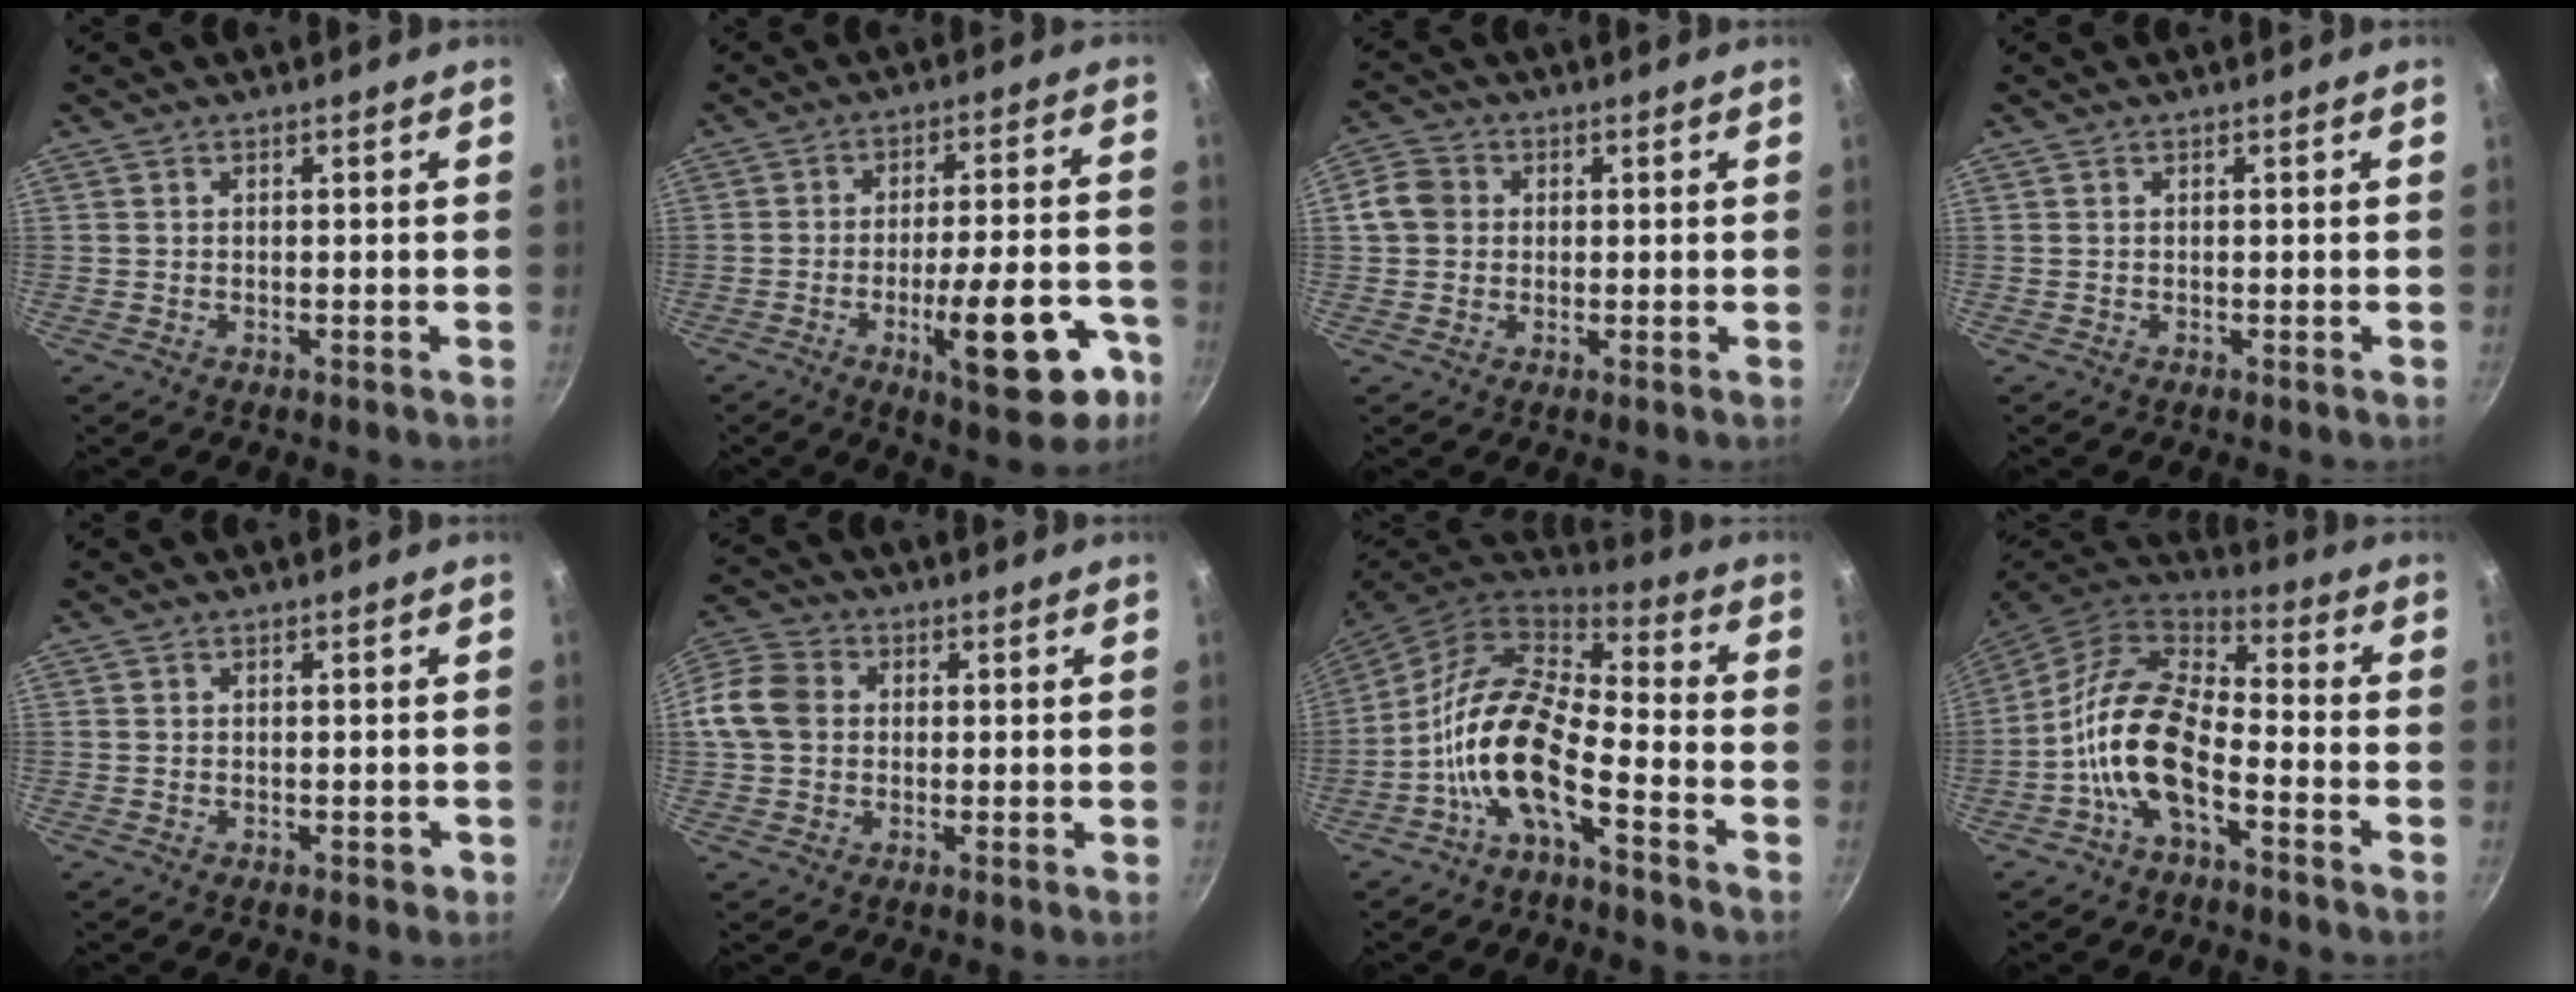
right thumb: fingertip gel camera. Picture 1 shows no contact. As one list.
[{"total": 16.7, "force": [-7.3, 5.4, 14.0], "torque": [-0.161, 0.037, -0.097]}, {"total": 5.6, "force": [0.5, 5.0, 2.4], "torque": [-0.025, 0.008, -0.005]}, {"total": 0.0}, {"total": 1.0, "force": [-0.4, 0.7, 0.5], "torque": [0.000, 0.005, -0.004]}, {"total": 10.1, "force": [0.4, 8.5, 5.5], "torque": [-0.093, 0.019, -0.009]}, {"total": 14.3, "force": [-5.7, 5.9, 11.7], "torque": [-0.220, 0.060, -0.123]}, {"total": 14.1, "force": [-5.1, 7.1, 11.1], "torque": [-0.205, 0.050, -0.113]}]